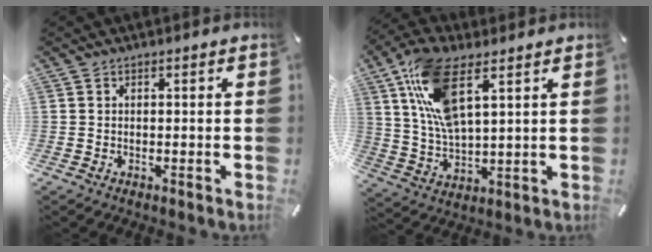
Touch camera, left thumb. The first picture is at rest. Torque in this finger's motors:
{"motor_torque": [2.42, 2.59, 1.39, -1.38, 0.67]}